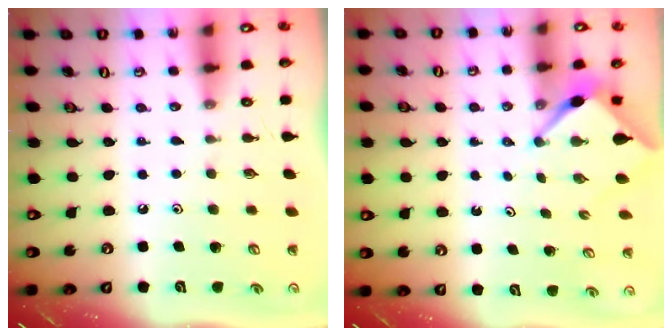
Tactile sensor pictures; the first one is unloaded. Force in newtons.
{"total": 2.7, "press": 2.7, "slide": 0.3}